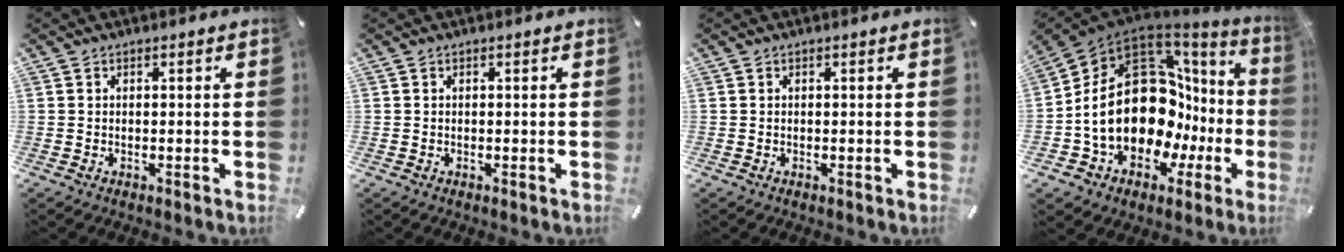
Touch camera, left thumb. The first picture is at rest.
{"total": 0.0}
{"total": 0.0}
{"total": 24.1, "force": [0.5, 16.4, 17.6], "torque": [-0.329, -0.030, 0.028]}